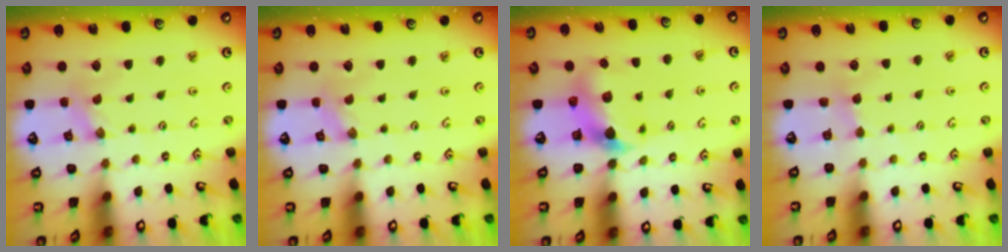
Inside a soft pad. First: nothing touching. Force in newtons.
{"total": 0.0}
{"total": 5.9, "press": 5.9, "slide": 0.9}
{"total": 2.9, "press": 2.9, "slide": 0.3}